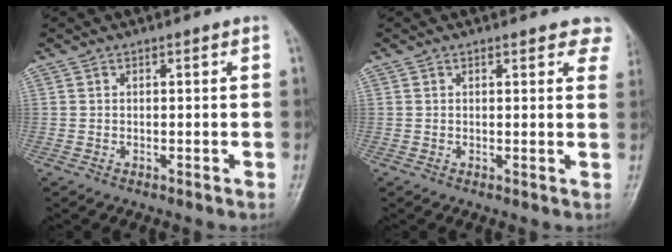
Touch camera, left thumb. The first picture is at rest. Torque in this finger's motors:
{"motor_torque": [0.04, 0.04, 0.17, 0.04, 0.04]}